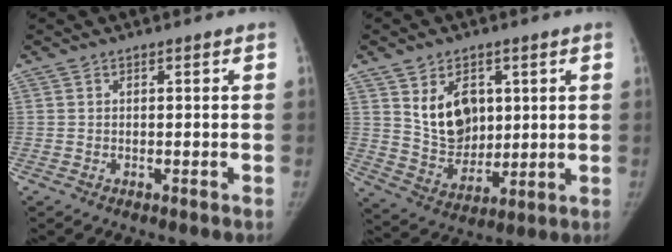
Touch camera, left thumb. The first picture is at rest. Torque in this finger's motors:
{"motor_torque": [0.10, 0.18, 1.00, -0.81, 0.17]}